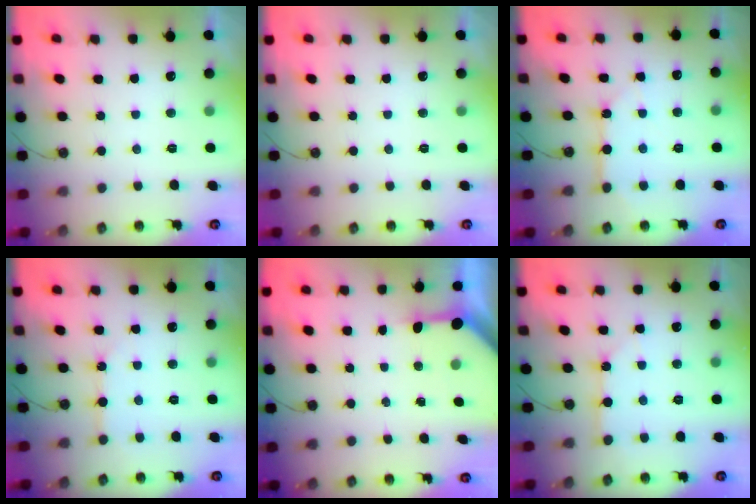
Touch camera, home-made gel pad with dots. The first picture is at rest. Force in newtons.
{"total": 0.0}
{"total": 4.5, "press": 4.4, "slide": 0.2}
{"total": 4.9, "press": 4.9, "slide": 0.4}
{"total": 3.3, "press": 3.2, "slide": 0.3}
{"total": 2.6, "press": 2.6, "slide": 0.1}